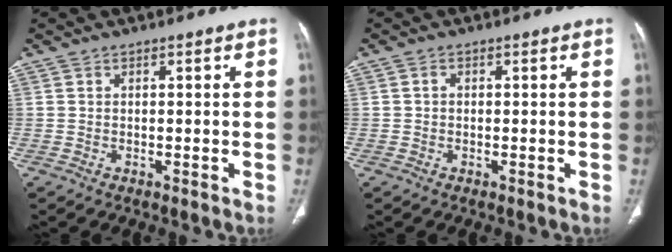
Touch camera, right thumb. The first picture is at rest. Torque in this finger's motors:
{"motor_torque": [-0.17, 0.10, -0.05, 0.02, 0.07]}